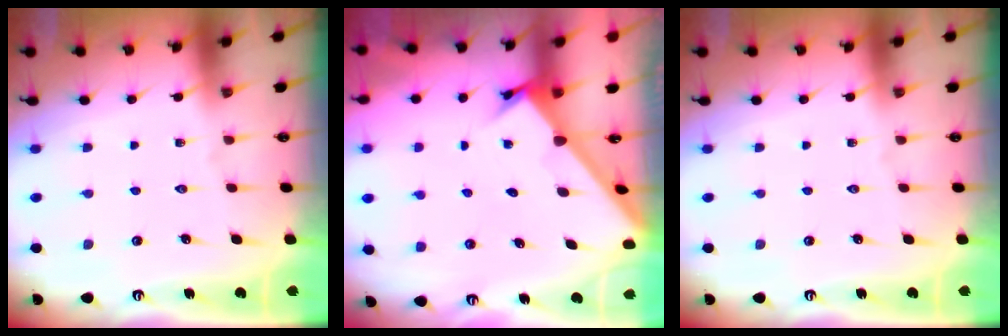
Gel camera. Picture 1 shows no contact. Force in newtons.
{"total": 2.1, "press": 2.1, "slide": 0.2}
{"total": 0.0}